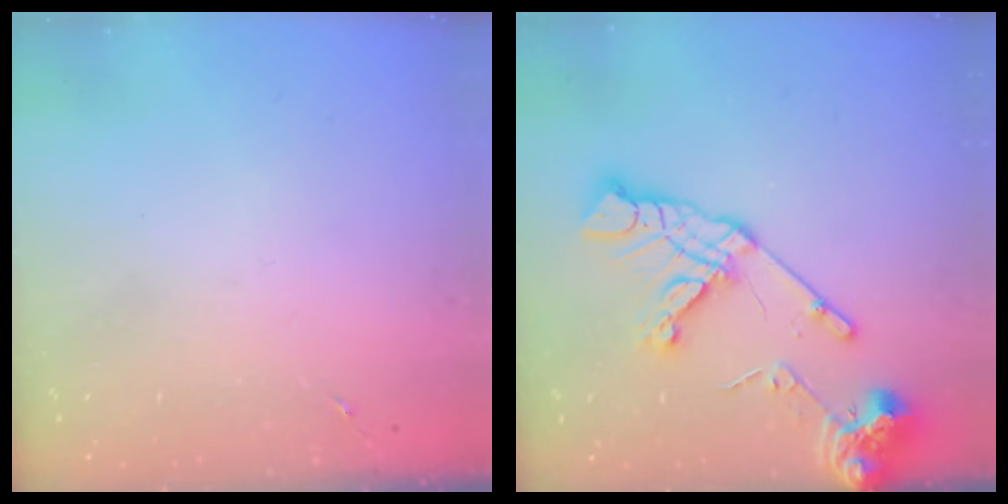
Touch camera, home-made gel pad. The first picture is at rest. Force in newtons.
{"total": 16.3, "press": 16.2, "slide": 2.1}